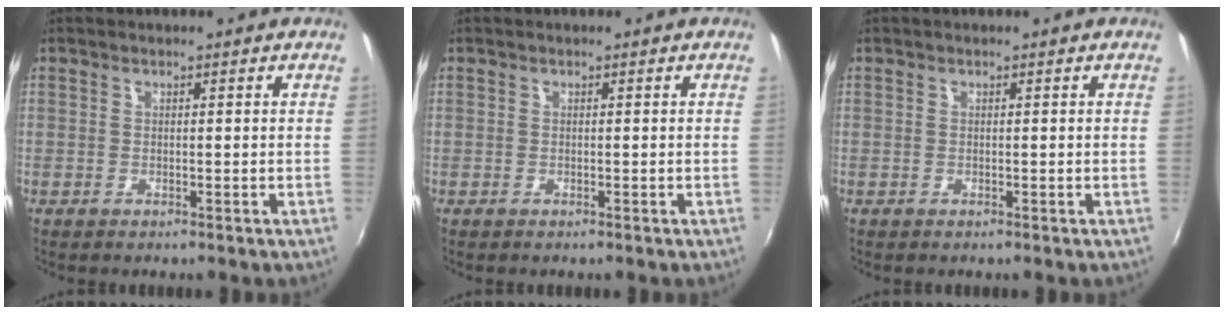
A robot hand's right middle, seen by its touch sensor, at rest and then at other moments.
{"total": 0.0}
{"total": 0.0}